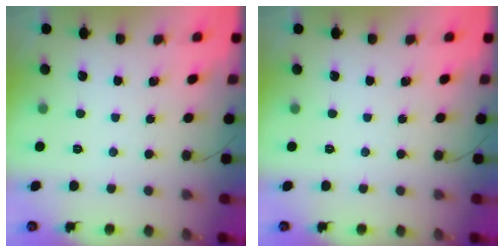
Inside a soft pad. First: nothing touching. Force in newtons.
{"total": 0.0}